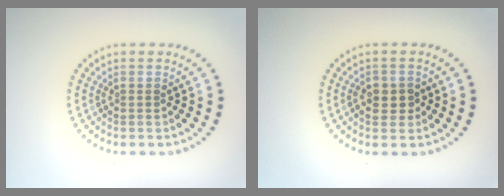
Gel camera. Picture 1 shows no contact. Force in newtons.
{"total": 2.3, "press": 2.3, "slide": 0.6}